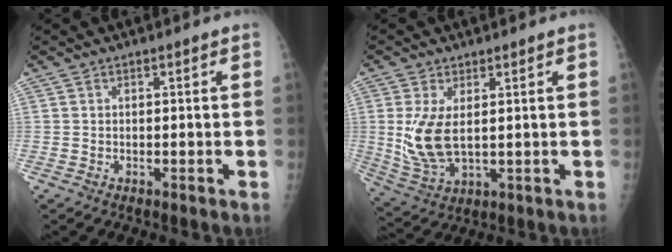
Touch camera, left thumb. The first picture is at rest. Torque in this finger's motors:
{"motor_torque": [0.44, 0.27, 1.29, -0.16, 0.31]}